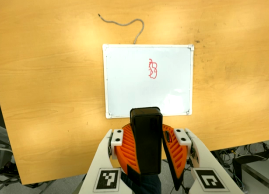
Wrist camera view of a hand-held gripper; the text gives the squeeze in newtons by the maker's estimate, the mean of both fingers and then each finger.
{"total": 10.5, "left": 10.7, "right": 10.4}